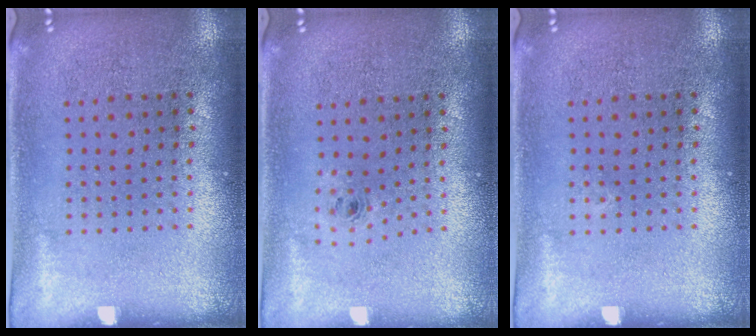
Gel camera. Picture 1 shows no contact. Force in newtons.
{"total": 0.6, "press": 0.3, "slide": 0.5}
{"total": 0.0}